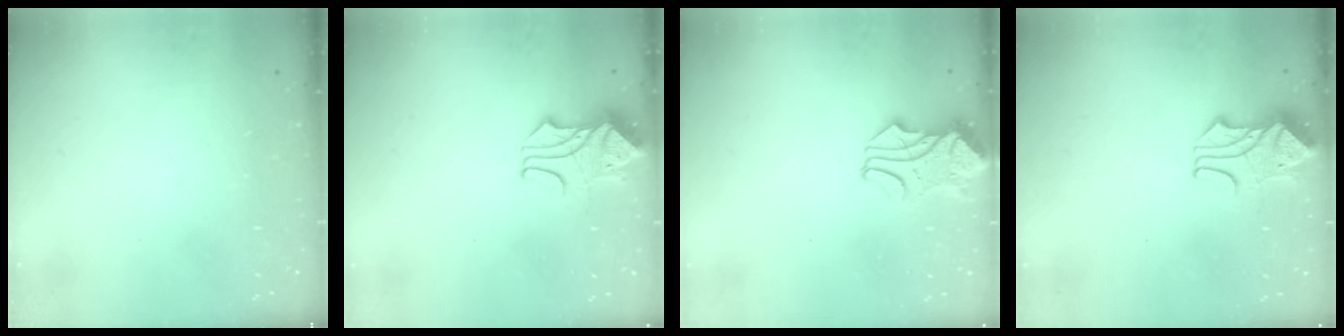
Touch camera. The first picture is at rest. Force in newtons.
{"total": 1.8, "press": 1.4, "slide": 1.2}
{"total": 1.0, "press": 0.8, "slide": 0.6}
{"total": 1.6, "press": 1.2, "slide": 1.0}